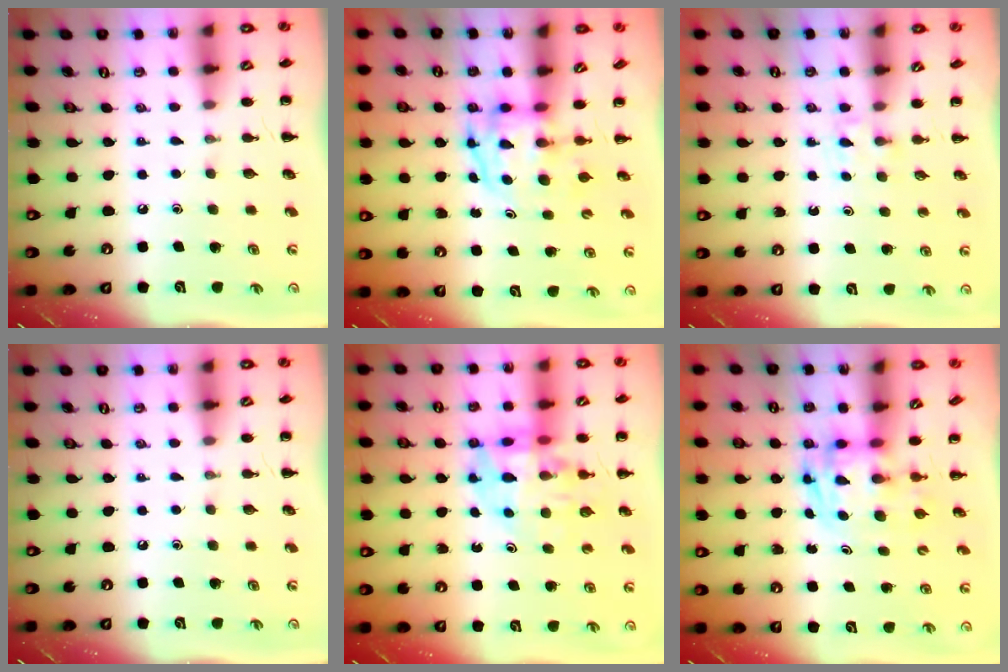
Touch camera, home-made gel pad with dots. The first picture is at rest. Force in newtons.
{"total": 3.9, "press": 3.8, "slide": 0.6}
{"total": 2.2, "press": 2.0, "slide": 0.9}
{"total": 0.0}
{"total": 11.9, "press": 11.4, "slide": 3.3}
{"total": 2.8, "press": 2.8, "slide": 0.5}